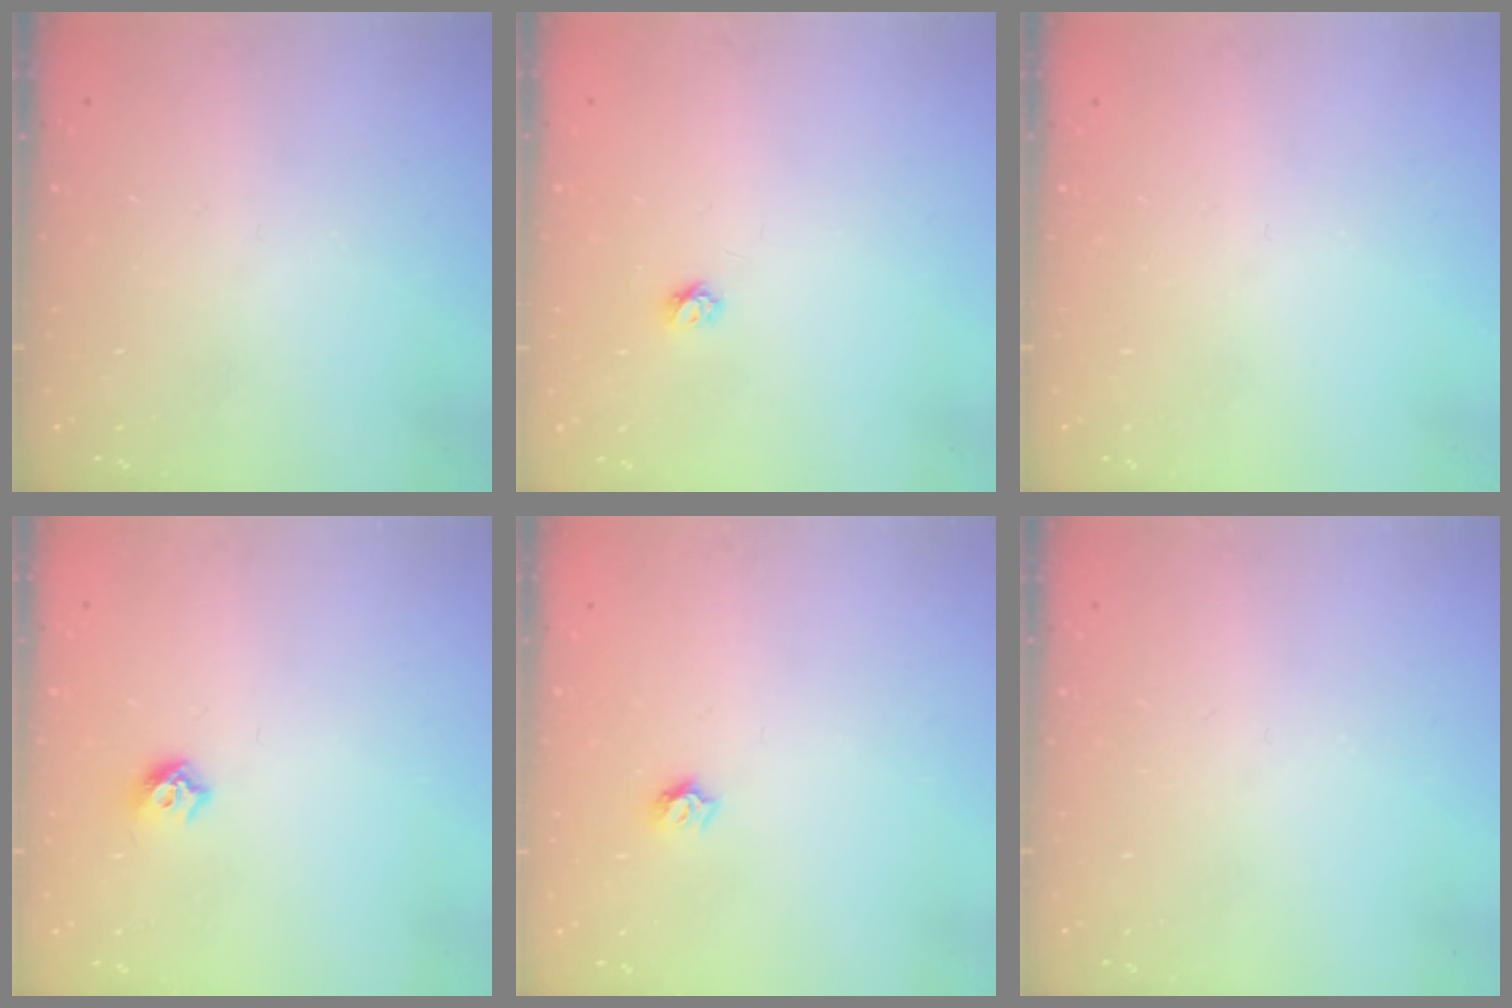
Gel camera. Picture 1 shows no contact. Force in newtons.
{"total": 3.4, "press": 3.4, "slide": 0.3}
{"total": 0.0}
{"total": 6.0, "press": 5.9, "slide": 0.9}
{"total": 5.1, "press": 5.1, "slide": 0.4}
{"total": 0.0}